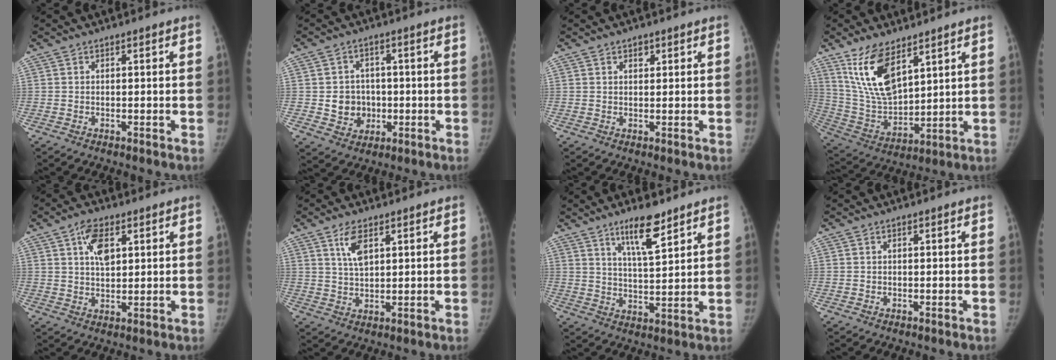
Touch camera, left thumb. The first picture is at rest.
{"total": 6.9, "force": [-0.6, 6.3, 2.7], "torque": [-0.013, 0.008, -0.003]}
{"total": 1.5, "force": [0.9, 0.9, 0.7], "torque": [-0.003, -0.003, 0.013]}
{"total": 14.4, "force": [8.4, 6.3, 9.8], "torque": [-0.167, -0.042, 0.180]}
{"total": 6.5, "force": [2.7, 3.4, 4.8], "torque": [-0.071, -0.009, 0.049]}
{"total": 5.2, "force": [2.6, 2.3, 3.8], "torque": [-0.070, -0.010, 0.054]}
{"total": 8.9, "force": [6.0, 2.0, 6.2], "torque": [-0.098, -0.040, 0.108]}
{"total": 0.0}